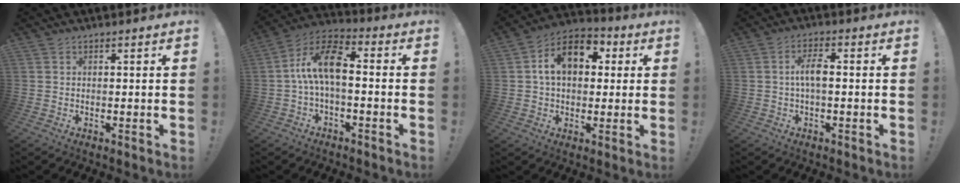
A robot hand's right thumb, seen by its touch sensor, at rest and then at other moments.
{"total": 11.5, "force": [-0.4, 5.2, 10.2], "torque": [-0.201, 0.018, -0.005]}
{"total": 12.6, "force": [3.3, 8.6, 8.6], "torque": [-0.127, 0.000, 0.060]}
{"total": 5.4, "force": [-0.5, 1.8, 5.1], "torque": [-0.105, 0.014, -0.012]}